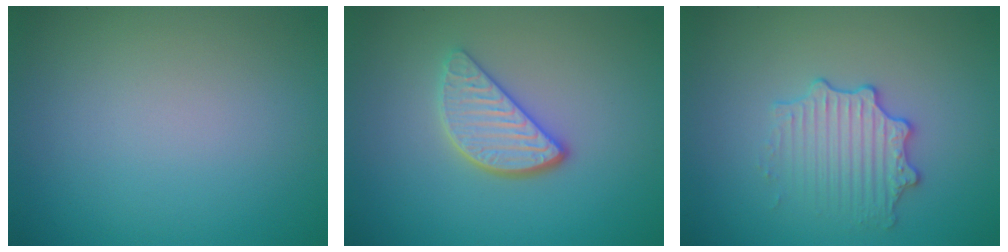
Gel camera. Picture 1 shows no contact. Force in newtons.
{"total": 3.5, "press": 2.9, "slide": 2.0}
{"total": 2.9, "press": 2.8, "slide": 0.7}